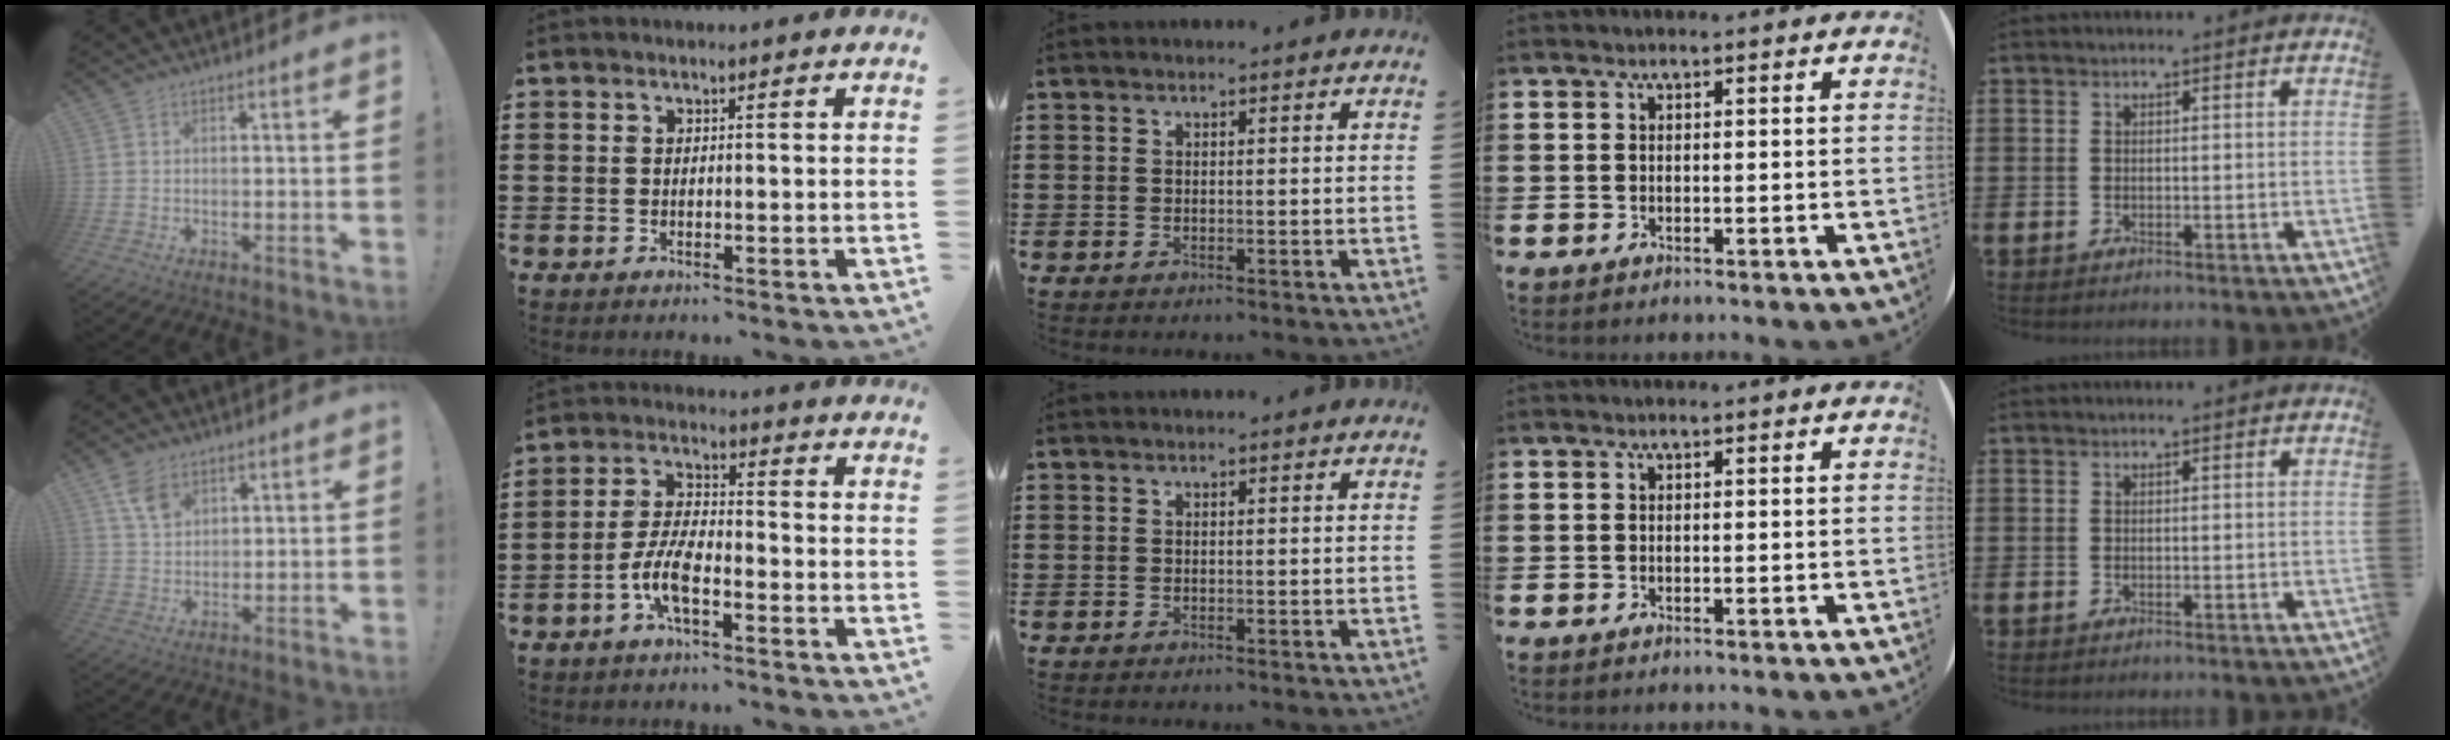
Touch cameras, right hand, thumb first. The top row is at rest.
{"thumb": {"total": 6.7, "force": [3.7, 4.5, 3.3], "torque": [-0.056, -0.013, 0.072]}, "index": {"total": 6.9, "force": [-3.1, 2.2, 5.7], "torque": [-0.137, -0.008, -0.062]}}